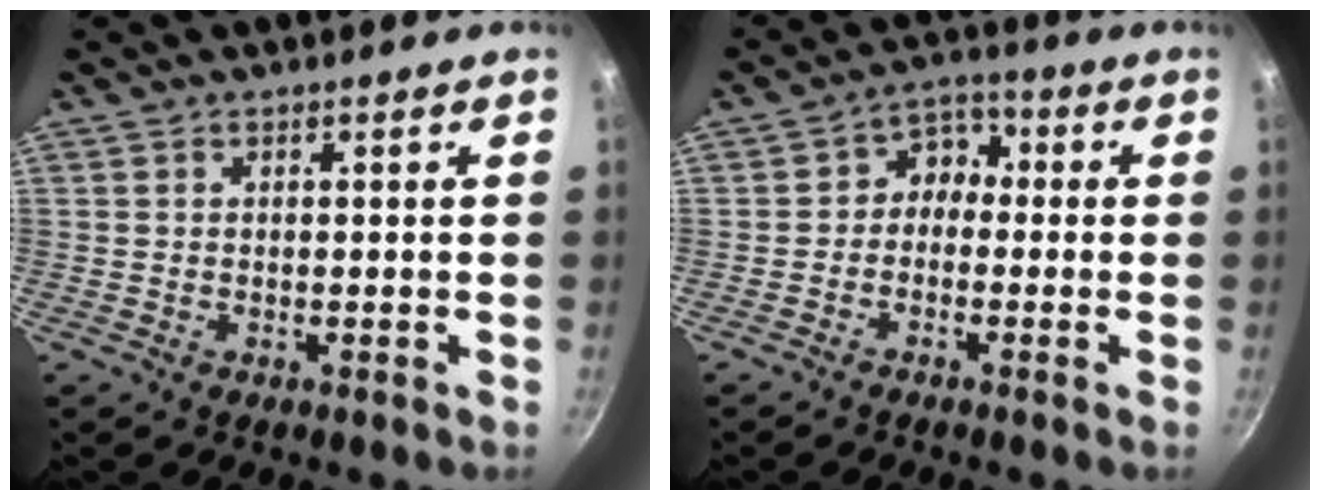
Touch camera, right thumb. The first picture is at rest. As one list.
[{"total": 4.8, "force": [-0.9, 4.0, 2.6], "torque": [-0.008, 0.027, -0.032]}]